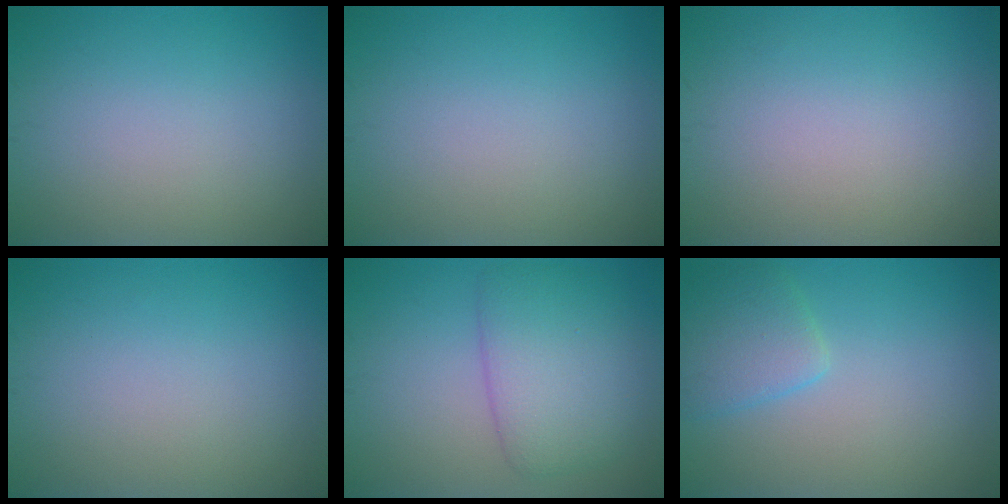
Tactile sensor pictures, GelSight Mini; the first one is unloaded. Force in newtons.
{"total": 0.0}
{"total": 0.0}
{"total": 0.0}
{"total": 5.4, "press": 5.4, "slide": 0.2}
{"total": 3.0, "press": 3.0, "slide": 0.3}